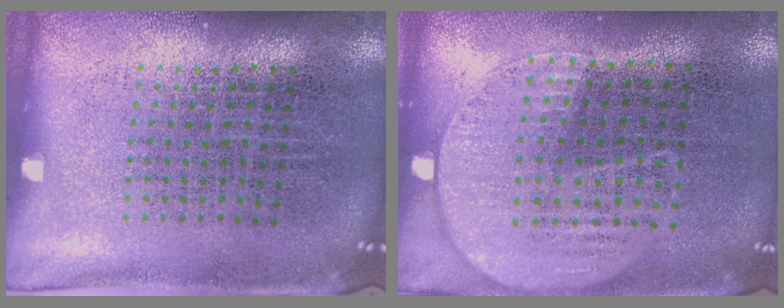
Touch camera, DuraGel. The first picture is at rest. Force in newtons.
{"total": 1.2, "press": 1.0, "slide": 0.6}